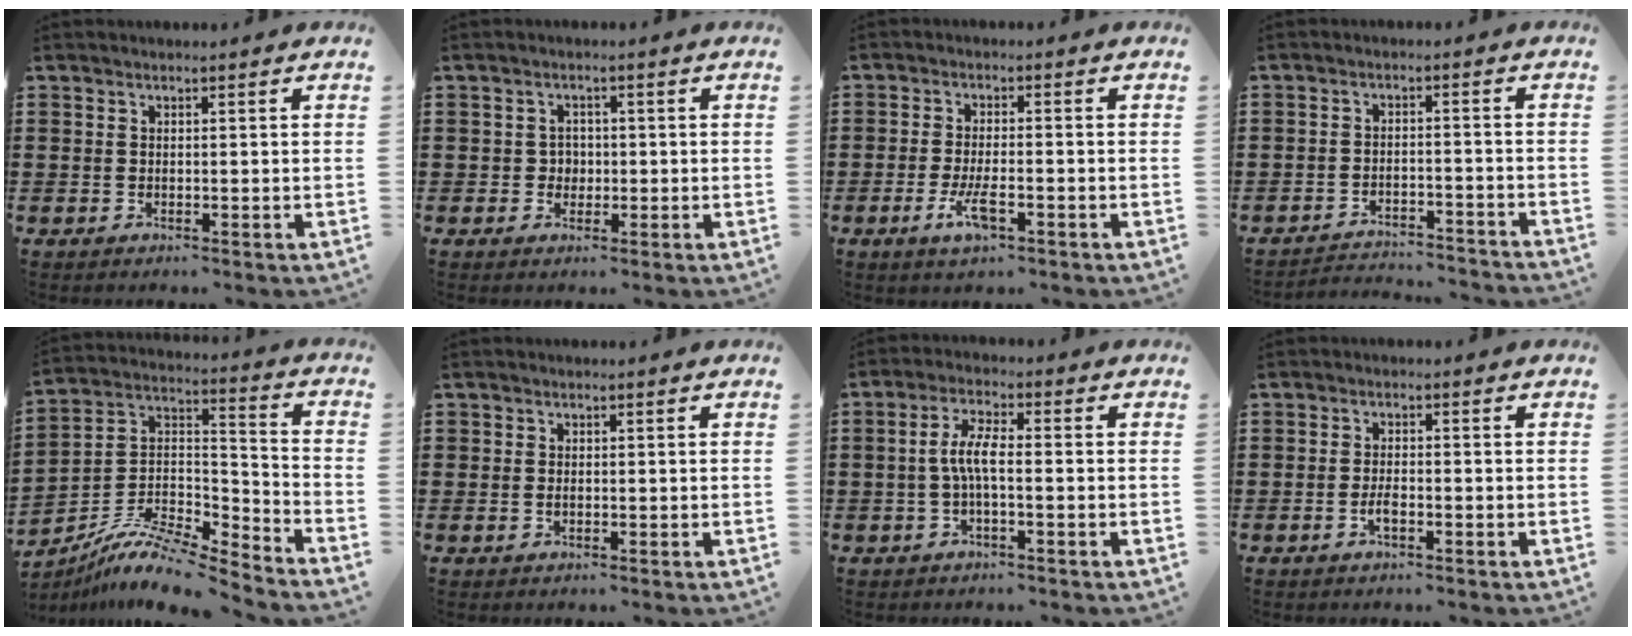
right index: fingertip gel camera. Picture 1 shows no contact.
{"total": 2.0, "force": [-0.3, 1.9, 0.7], "torque": [-0.019, 0.007, -0.008]}
{"total": 4.8, "force": [-2.2, 1.4, 4.0], "torque": [-0.082, -0.005, -0.042]}
{"total": 3.2, "force": [-3.2, 0.2, 0.2], "torque": [-0.008, 0.003, -0.068]}
{"total": 9.4, "force": [-8.0, 2.0, 4.5], "torque": [-0.095, 0.005, -0.162]}
{"total": 0.6, "force": [0.0, 0.6, 0.3], "torque": [-0.007, 0.001, 0.000]}
{"total": 4.6, "force": [-0.8, 1.2, 4.4], "torque": [-0.101, -0.001, -0.022]}
{"total": 2.1, "force": [-1.0, 0.7, 1.7], "torque": [-0.039, -0.001, -0.020]}